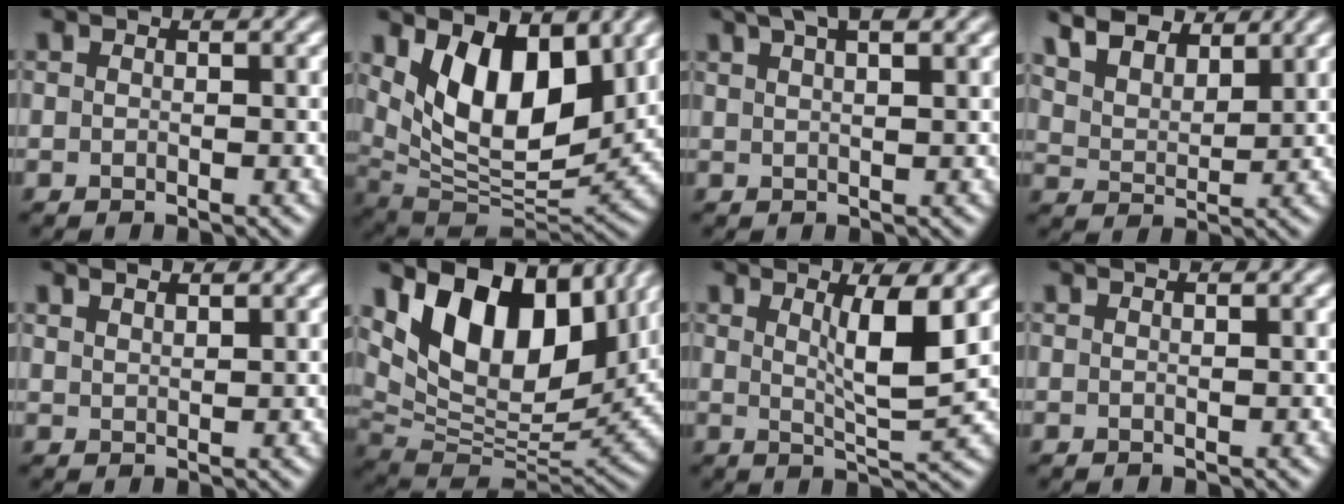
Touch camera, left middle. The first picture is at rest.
{"total": 10.0, "force": [4.1, 5.1, 7.5], "torque": [-0.131, -0.009, 0.072]}
{"total": 5.5, "force": [3.9, 1.9, 3.5], "torque": [-0.024, 0.026, 0.030]}
{"total": 8.7, "force": [7.0, 3.8, 3.5], "torque": [-0.100, 0.022, 0.115]}
{"total": 1.9, "force": [1.9, 0.3, 0.2], "torque": [0.001, 0.003, 0.024]}
{"total": 13.2, "force": [6.2, 7.4, 9.0], "torque": [-0.161, 0.006, 0.112]}
{"total": 4.5, "force": [1.6, 0.7, 4.2], "torque": [-0.067, -0.007, 0.032]}
{"total": 1.1, "force": [0.8, 0.4, 0.6], "torque": [-0.002, 0.000, 0.000]}